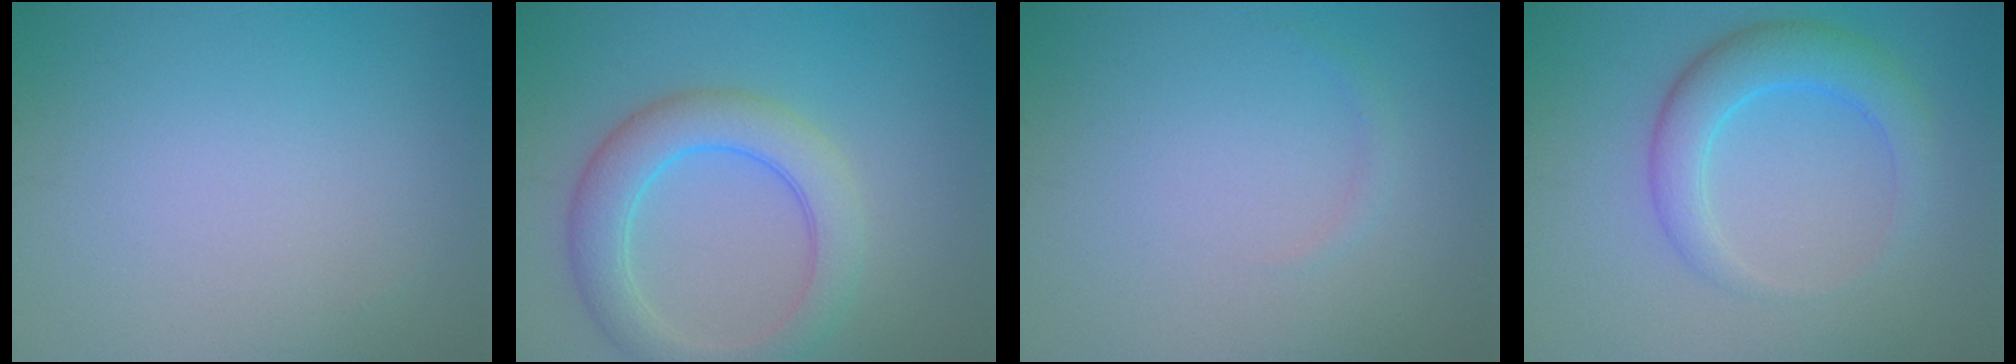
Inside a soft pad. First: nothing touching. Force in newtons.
{"total": 5.5, "press": 5.4, "slide": 0.2}
{"total": 0.6, "press": 0.6, "slide": 0.0}
{"total": 4.5, "press": 4.5, "slide": 0.2}